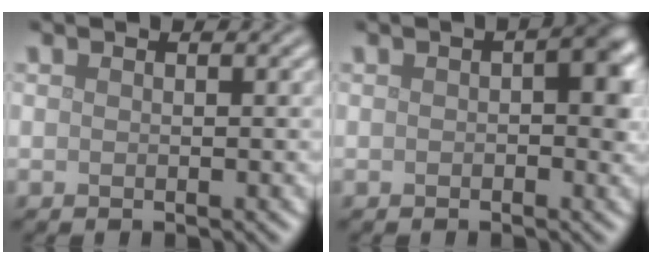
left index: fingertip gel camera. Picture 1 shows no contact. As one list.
[{"total": 3.4, "force": [0.4, 1.6, 3.0], "torque": [-0.029, 0.007, 0.000]}]